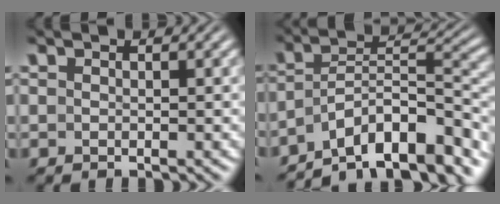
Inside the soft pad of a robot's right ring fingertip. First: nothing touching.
{"total": 13.2, "force": [-8.6, 6.8, 7.3], "torque": [-0.123, -0.042, -0.121]}